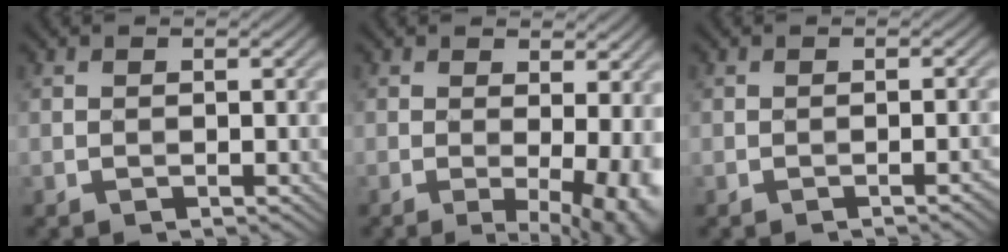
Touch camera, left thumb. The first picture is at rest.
{"total": 8.3, "force": [-0.7, 2.8, 7.8], "torque": [-0.086, -0.001, 0.002]}
{"total": 1.5, "force": [-0.8, 0.2, 1.2], "torque": [-0.015, 0.006, -0.013]}